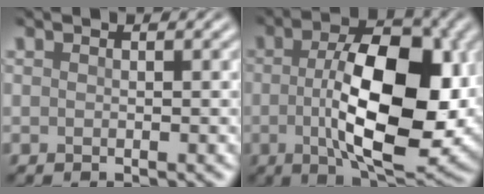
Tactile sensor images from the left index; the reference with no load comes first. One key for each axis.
{"total": 12.5, "fx": -0.7, "fy": 5.6, "fz": 11.2, "tx": -0.179, "ty": -0.007, "tz": -0.011}